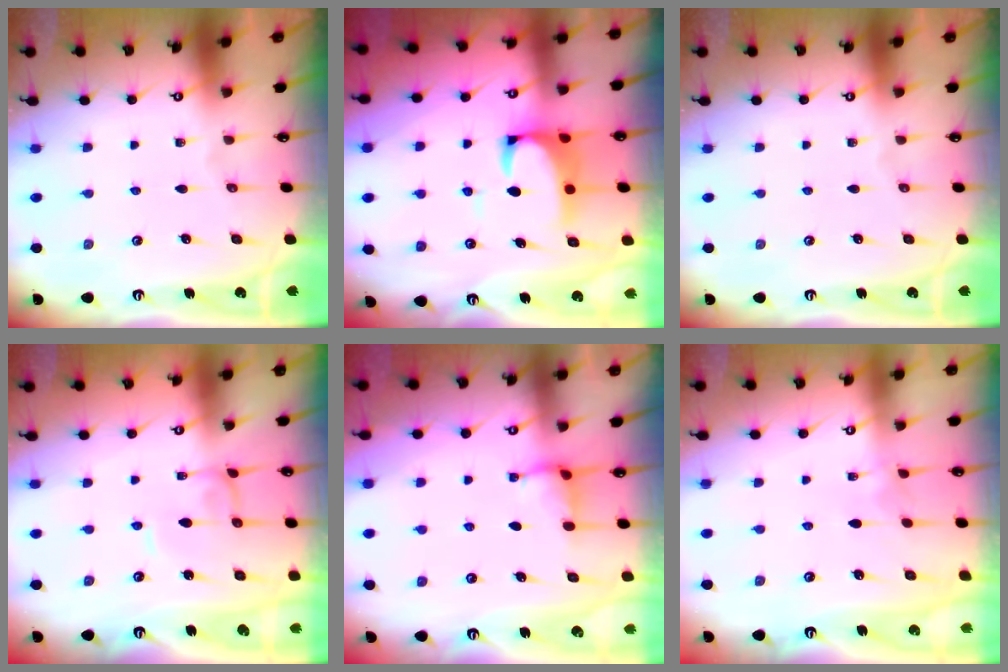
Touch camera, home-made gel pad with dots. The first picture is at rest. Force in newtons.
{"total": 3.8, "press": 3.6, "slide": 1.2}
{"total": 0.0}
{"total": 0.0}
{"total": 3.0, "press": 3.0, "slide": 0.3}
{"total": 2.7, "press": 2.6, "slide": 0.3}